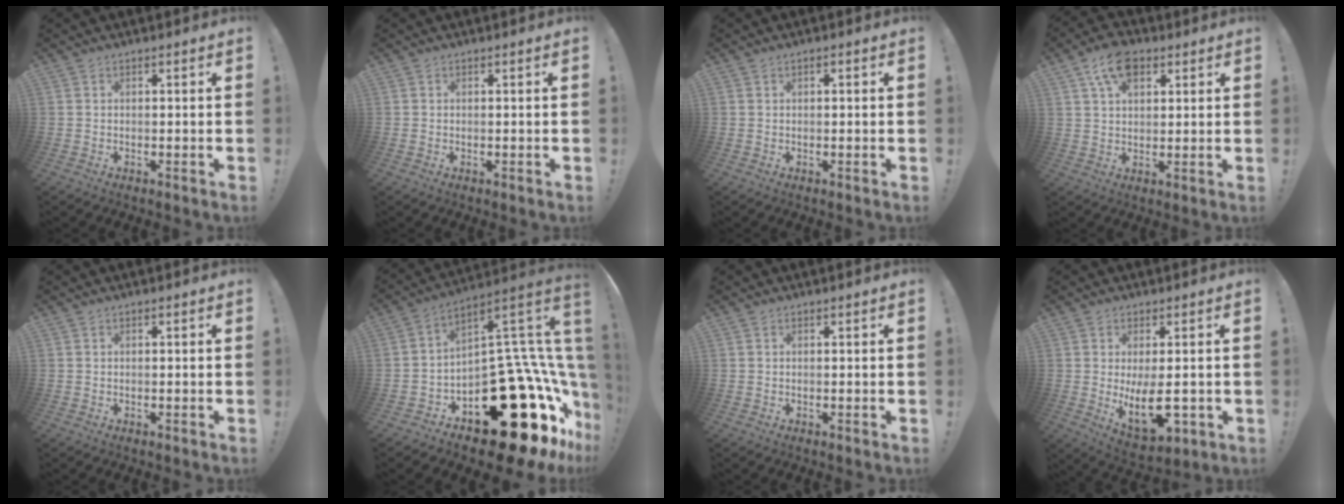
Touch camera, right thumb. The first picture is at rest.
{"total": 0.0}
{"total": 0.7, "force": [-0.4, 0.5, 0.3], "torque": [-0.004, 0.004, -0.008]}
{"total": 10.0, "force": [5.1, 6.0, 6.1], "torque": [-0.096, -0.008, 0.096]}
{"total": 0.0}
{"total": 30.2, "force": [-13.8, 14.3, 22.7], "torque": [-0.242, 0.038, -0.173]}
{"total": 0.0}
{"total": 12.8, "force": [-0.7, 6.0, 11.2], "torque": [-0.165, -0.016, -0.003]}